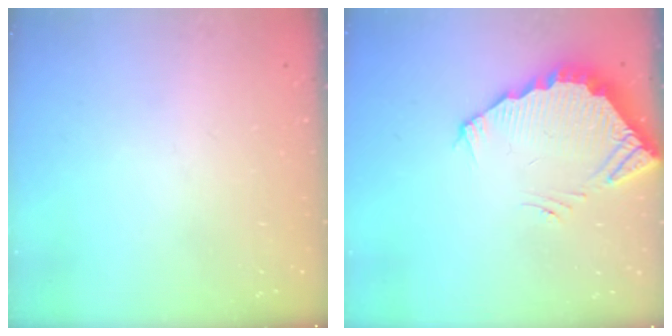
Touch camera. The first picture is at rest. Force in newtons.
{"total": 3.7, "press": 3.7, "slide": 0.3}